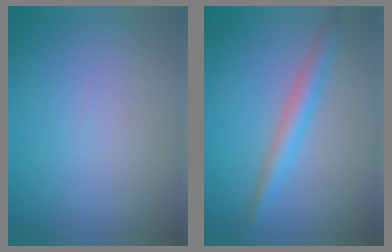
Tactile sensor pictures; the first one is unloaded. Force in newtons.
{"total": 2.8, "press": 2.8, "slide": 0.1}